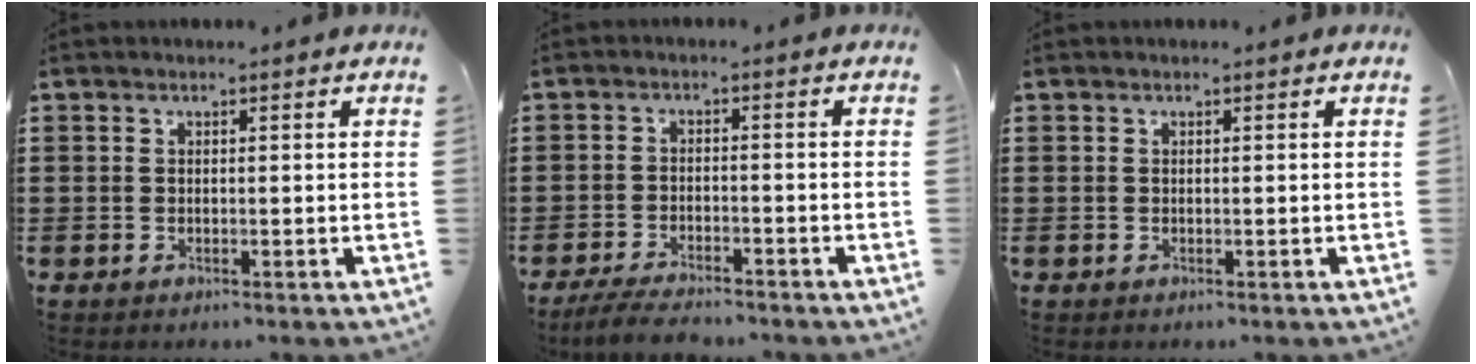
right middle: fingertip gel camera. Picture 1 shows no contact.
{"total": 4.1, "force": [-3.8, 0.6, 1.4], "torque": [-0.036, -0.005, -0.079]}
{"total": 0.0}